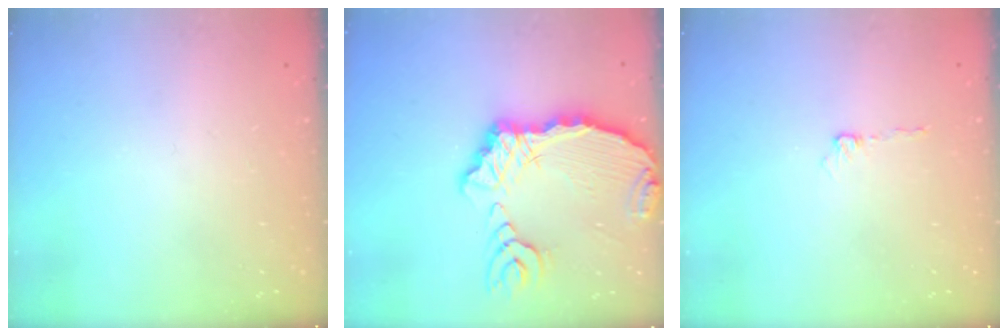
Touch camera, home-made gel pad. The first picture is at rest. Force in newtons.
{"total": 15.0, "press": 14.9, "slide": 2.0}
{"total": 4.4, "press": 4.4, "slide": 0.5}